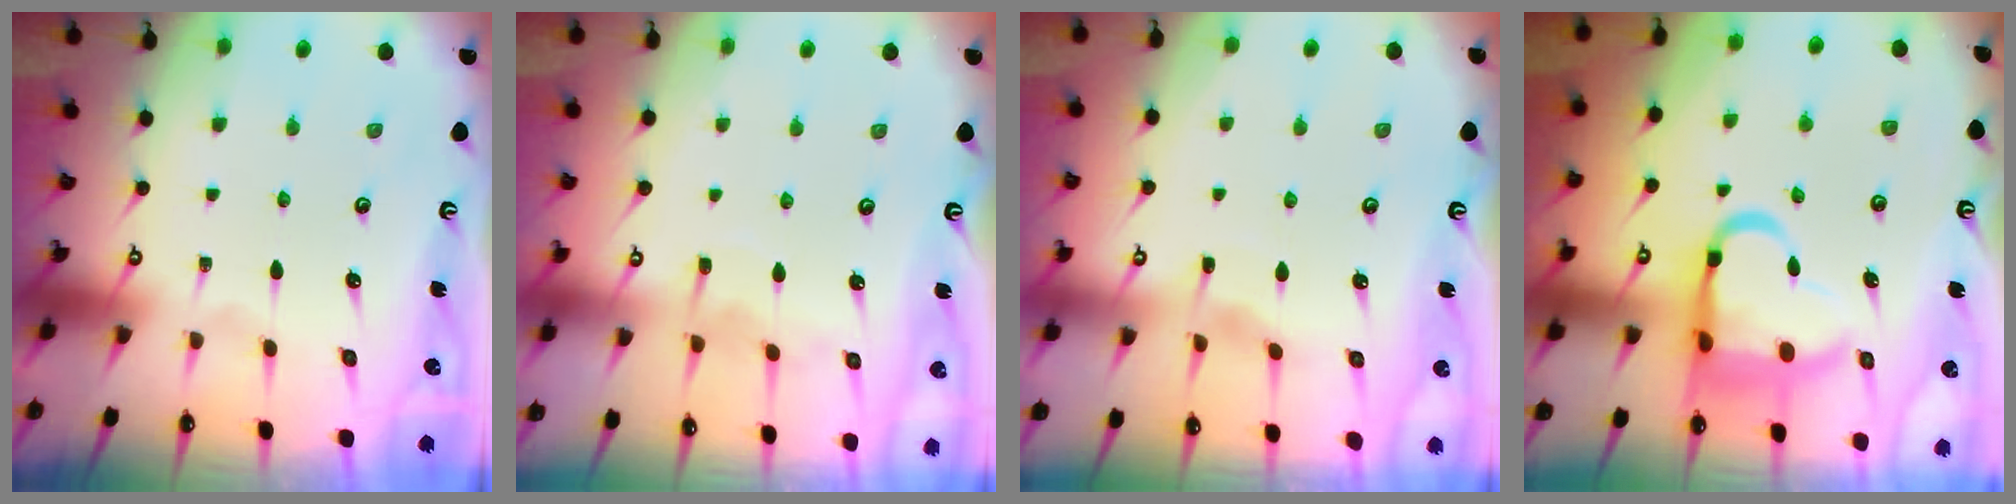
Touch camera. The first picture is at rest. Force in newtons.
{"total": 8.1, "press": 8.1, "slide": 0.6}
{"total": 2.7, "press": 2.7, "slide": 0.3}
{"total": 14.1, "press": 14.0, "slide": 1.7}